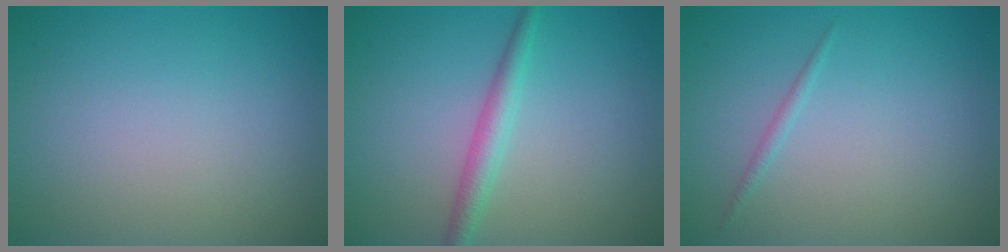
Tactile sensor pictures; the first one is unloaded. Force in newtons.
{"total": 2.2, "press": 2.2, "slide": 0.0}
{"total": 0.7, "press": 0.7, "slide": 0.0}